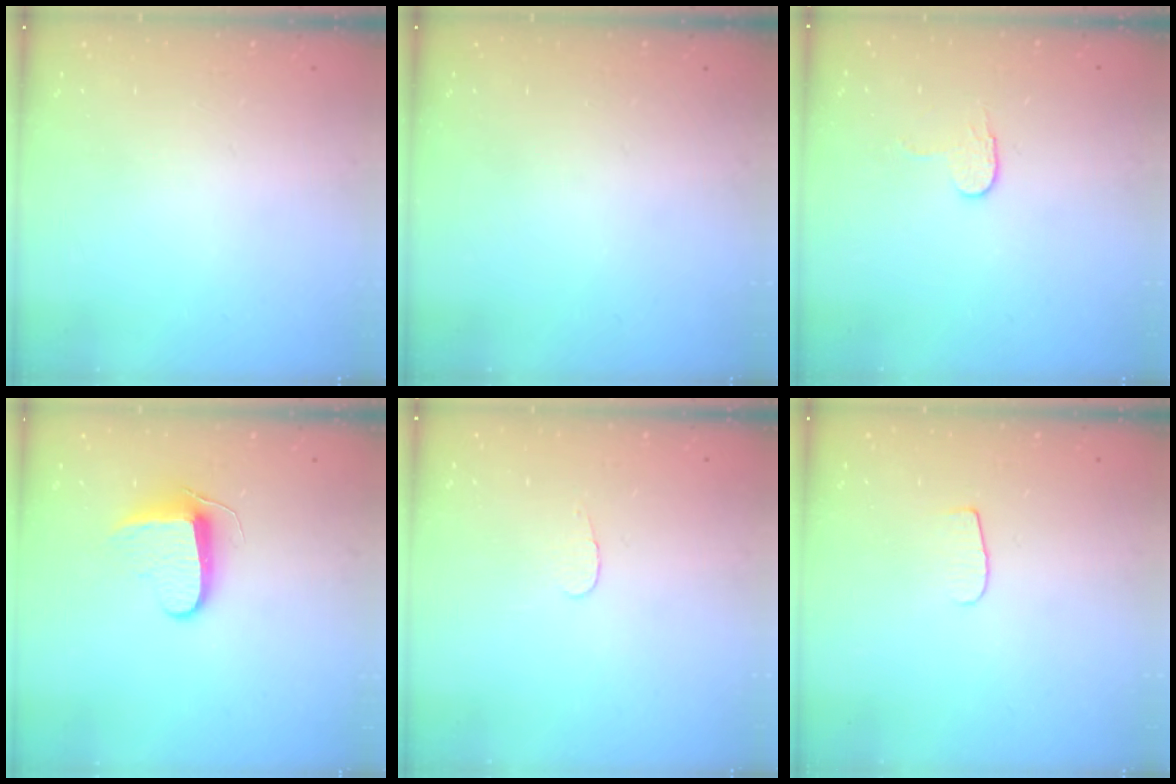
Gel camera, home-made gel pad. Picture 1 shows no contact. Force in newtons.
{"total": 0.0}
{"total": 3.8, "press": 3.8, "slide": 0.3}
{"total": 9.6, "press": 9.6, "slide": 0.8}
{"total": 2.8, "press": 2.8, "slide": 0.3}
{"total": 4.8, "press": 4.8, "slide": 0.6}